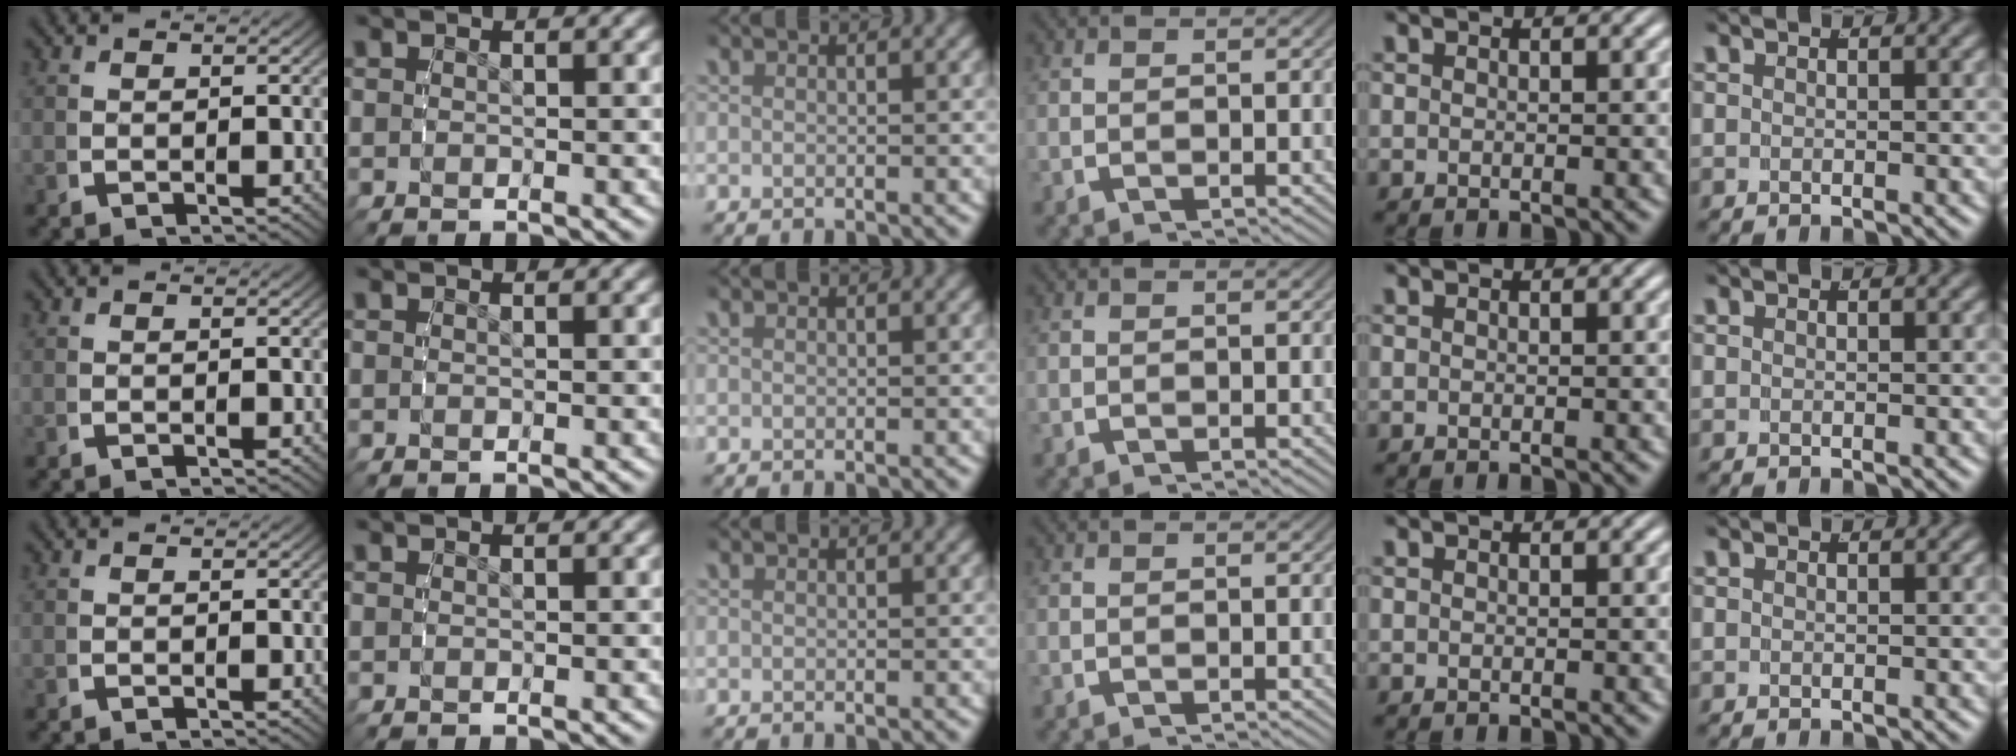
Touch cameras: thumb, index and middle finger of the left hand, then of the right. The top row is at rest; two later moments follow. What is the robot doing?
{"motion": "reach", "object": "sponge"}